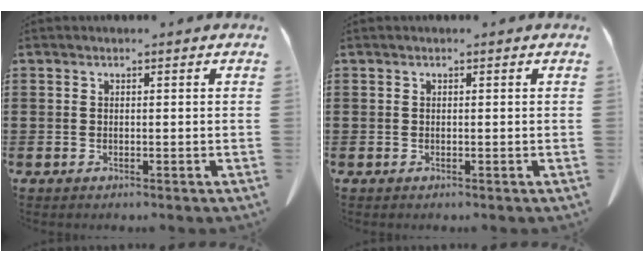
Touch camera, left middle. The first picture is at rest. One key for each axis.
{"total": 0.0}